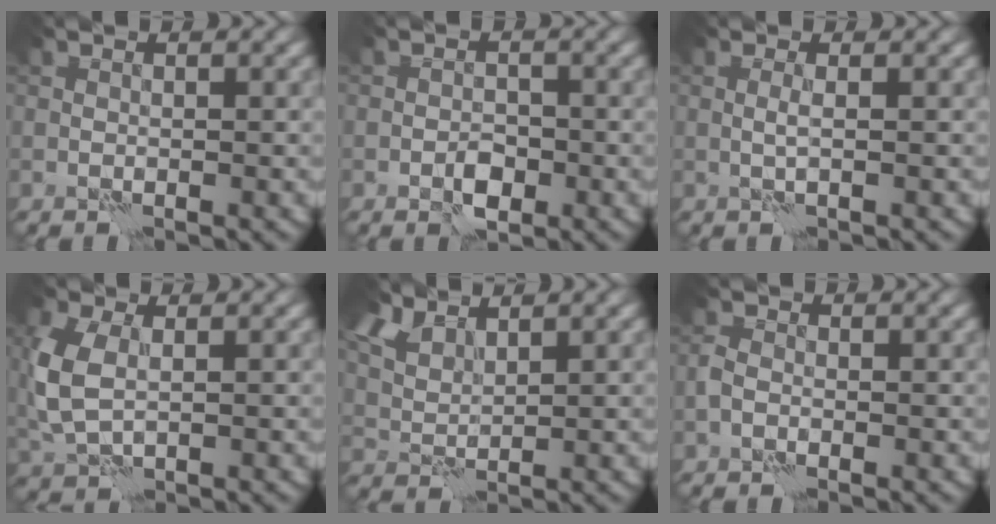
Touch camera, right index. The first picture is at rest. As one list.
[{"total": 1.9, "force": [-1.1, 1.0, 1.3], "torque": [-0.017, 0.003, -0.018]}, {"total": 0.7, "force": [0.2, -0.4, 0.6], "torque": [-0.016, 0.000, 0.002]}, {"total": 4.9, "force": [0.5, 3.3, 3.6], "torque": [-0.109, -0.005, 0.012]}, {"total": 3.8, "force": [3.2, 1.5, 1.4], "torque": [-0.043, -0.003, 0.075]}, {"total": 0.8, "force": [-0.5, 0.5, 0.4], "torque": [-0.010, 0.003, -0.015]}]